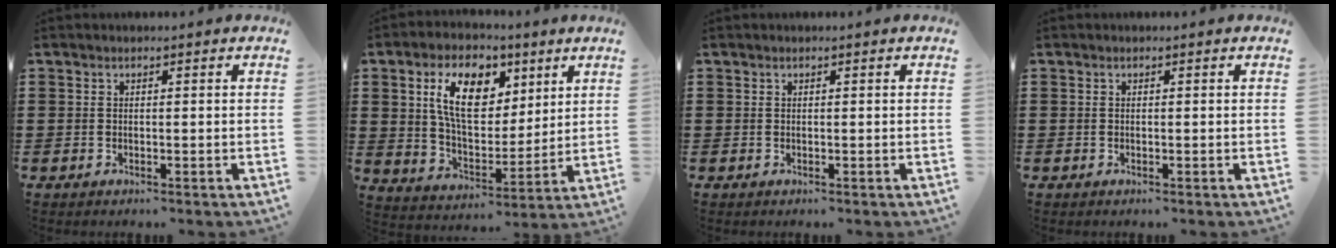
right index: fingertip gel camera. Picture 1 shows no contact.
{"total": 11.1, "force": [4.5, 6.5, 7.7], "torque": [-0.158, 0.012, 0.082]}
{"total": 0.0}
{"total": 0.0}